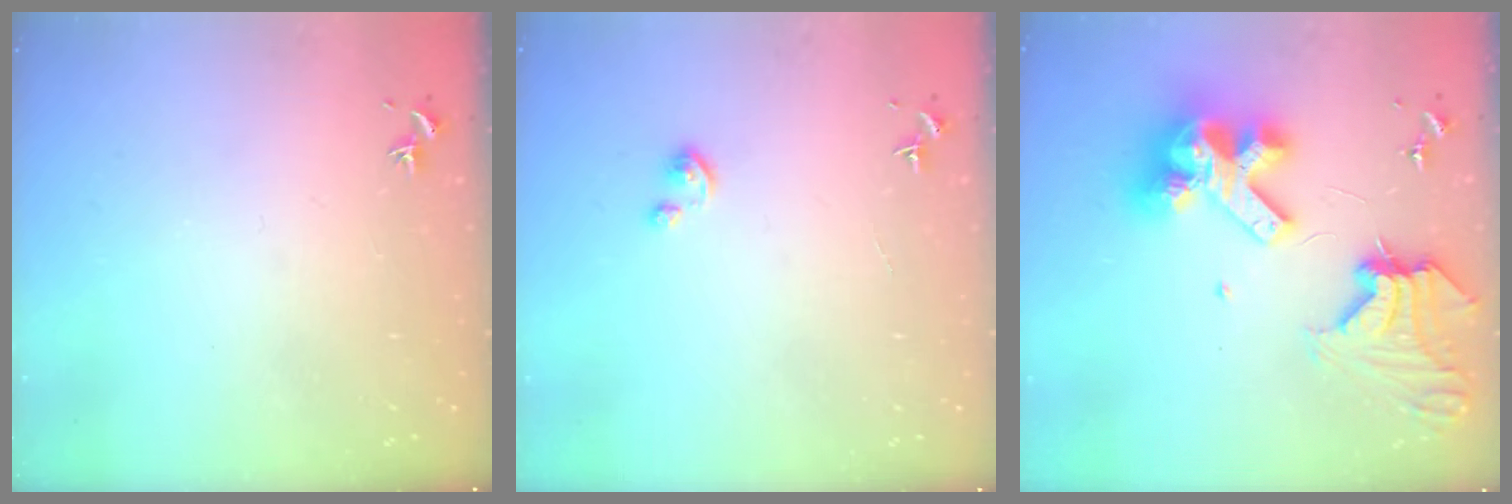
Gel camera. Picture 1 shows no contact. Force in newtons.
{"total": 2.6, "press": 2.6, "slide": 0.2}
{"total": 20.0, "press": 19.9, "slide": 2.4}